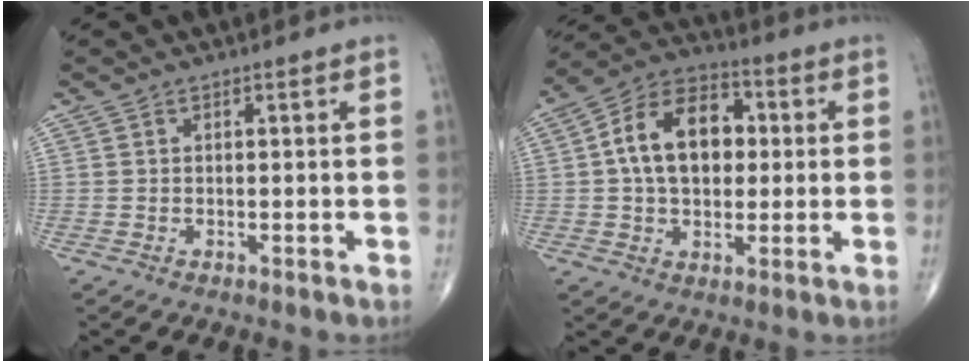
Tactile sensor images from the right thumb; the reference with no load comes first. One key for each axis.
{"total": 14.7, "fx": 1.6, "fy": 9.8, "fz": 10.9, "tx": -0.157, "ty": 0.023, "tz": 0.017}